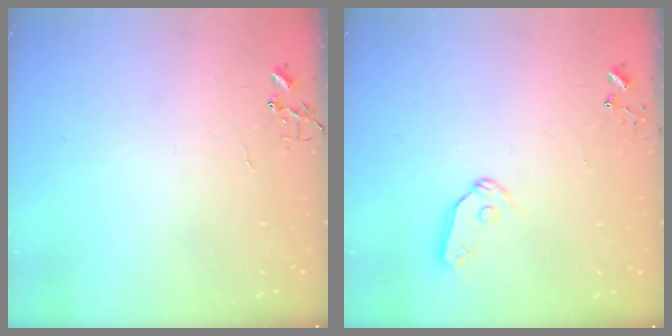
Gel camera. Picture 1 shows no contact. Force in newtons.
{"total": 7.7, "press": 7.7, "slide": 0.7}